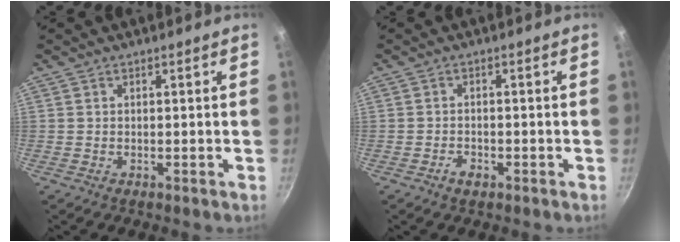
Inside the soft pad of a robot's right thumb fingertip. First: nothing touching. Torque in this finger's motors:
{"motor_torque": [-0.30, 0.00, 0.40, -0.38, 0.01]}